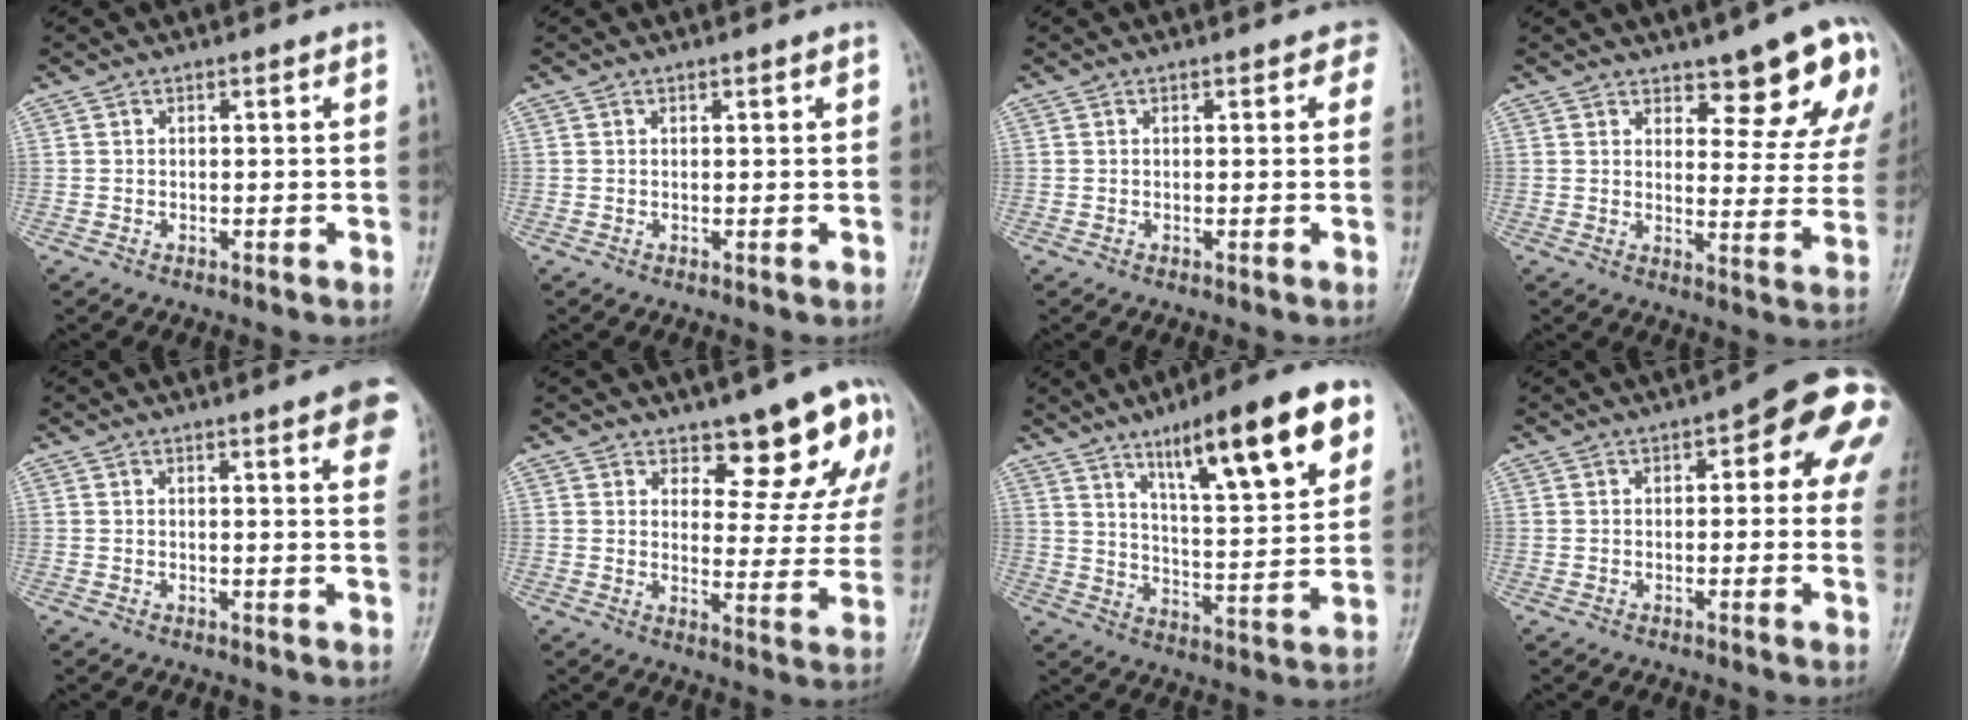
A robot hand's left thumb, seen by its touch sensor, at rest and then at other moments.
{"total": 0.6, "force": [0.3, 0.1, 0.6], "torque": [-0.009, 0.000, 0.004]}
{"total": 2.1, "force": [0.9, 1.3, 1.4], "torque": [0.007, 0.002, 0.004]}
{"total": 12.8, "force": [8.2, 4.5, 8.6], "torque": [-0.058, -0.053, 0.102]}
{"total": 8.6, "force": [4.8, 1.6, 7.0], "torque": [-0.065, -0.008, 0.048]}
{"total": 12.6, "force": [8.6, 5.1, 7.7], "torque": [-0.042, -0.059, 0.109]}
{"total": 20.1, "force": [10.9, 4.4, 16.3], "torque": [-0.219, -0.036, 0.171]}
{"total": 13.2, "force": [4.2, 5.3, 11.3], "torque": [-0.091, 0.007, 0.034]}